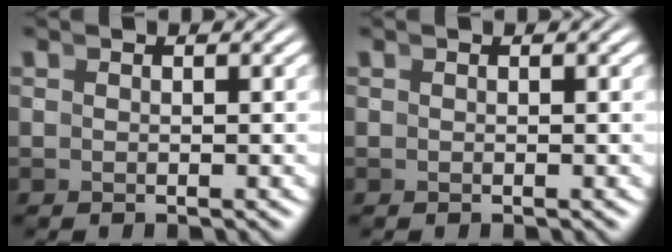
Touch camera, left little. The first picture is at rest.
{"total": 0.0}